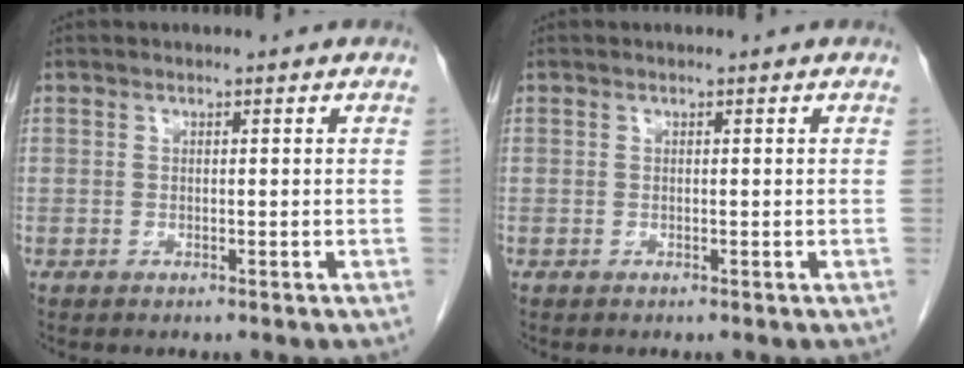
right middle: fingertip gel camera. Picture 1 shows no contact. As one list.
[{"total": 0.0}]